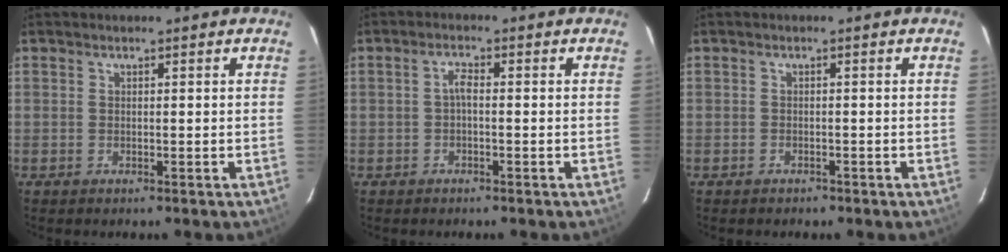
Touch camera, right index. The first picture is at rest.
{"total": 1.6, "force": [-0.4, 0.5, 1.5], "torque": [-0.031, 0.007, -0.009]}
{"total": 1.3, "force": [-1.0, 0.9, 0.0], "torque": [-0.004, 0.004, -0.013]}